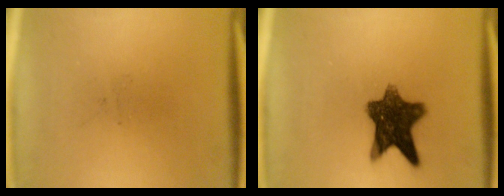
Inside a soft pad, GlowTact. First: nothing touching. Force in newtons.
{"total": 10.2}